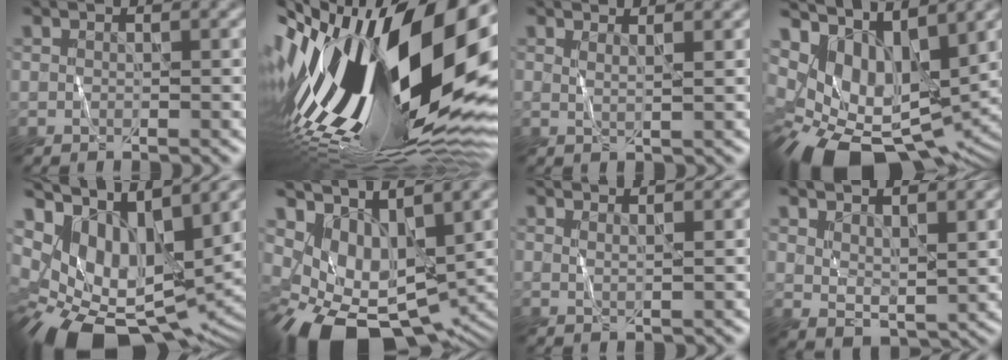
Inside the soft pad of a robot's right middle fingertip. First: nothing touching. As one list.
[{"total": 22.3, "force": [-0.6, 9.8, 20.0], "torque": [-0.381, -0.043, -0.015]}, {"total": 1.6, "force": [1.1, 0.5, 1.0], "torque": [-0.009, 0.002, 0.008]}, {"total": 9.7, "force": [0.5, 6.1, 7.5], "torque": [-0.140, -0.025, 0.027]}, {"total": 10.6, "force": [1.2, 6.4, 8.3], "torque": [-0.154, -0.021, 0.036]}, {"total": 9.0, "force": [-1.3, 5.9, 6.7], "torque": [-0.115, -0.034, -0.001]}, {"total": 1.4, "force": [1.0, 0.4, 0.8], "torque": [-0.005, 0.001, 0.006]}, {"total": 3.1, "force": [1.8, 1.5, 1.9], "torque": [-0.042, -0.007, 0.040]}]